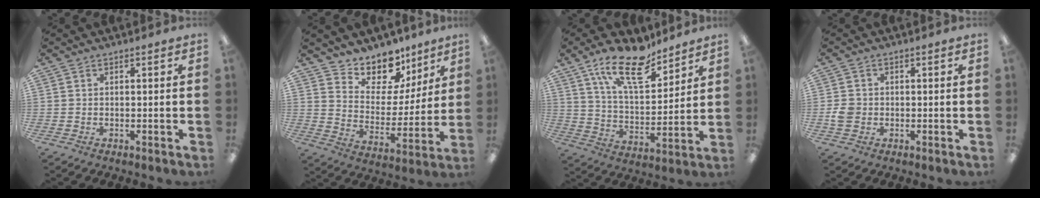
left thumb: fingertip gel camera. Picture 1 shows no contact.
{"total": 11.0, "force": [9.1, 6.0, 1.7], "torque": [-0.034, -0.086, 0.172]}
{"total": 17.3, "force": [12.3, 6.6, 10.3], "torque": [-0.170, -0.062, 0.211]}
{"total": 3.2, "force": [-0.4, 2.8, 1.4], "torque": [-0.023, 0.006, -0.006]}